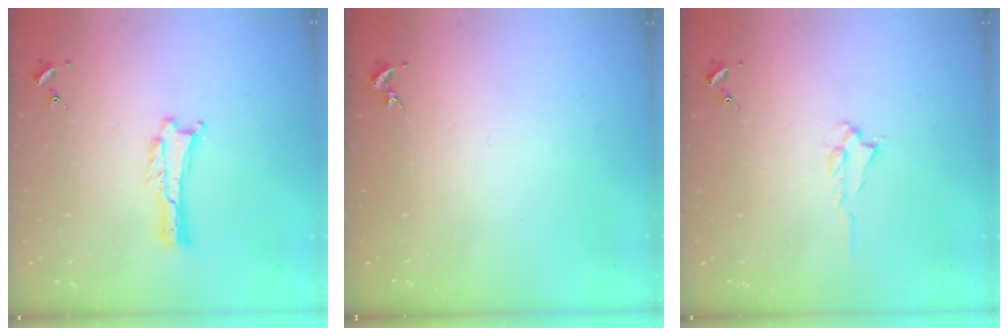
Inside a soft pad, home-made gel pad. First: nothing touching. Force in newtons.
{"total": 0.0}
{"total": 0.7, "press": 0.6, "slide": 0.2}